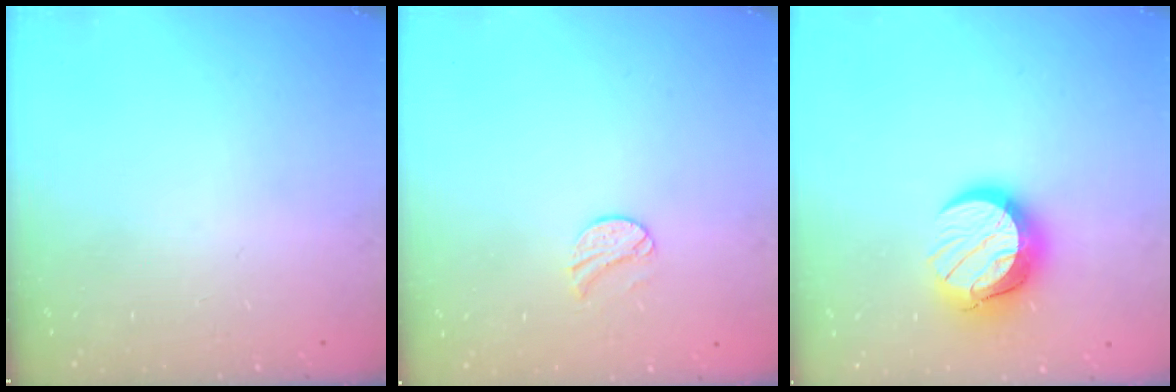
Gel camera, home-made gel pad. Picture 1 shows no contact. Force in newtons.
{"total": 9.2, "press": 9.2, "slide": 0.6}
{"total": 13.1, "press": 13.0, "slide": 1.1}